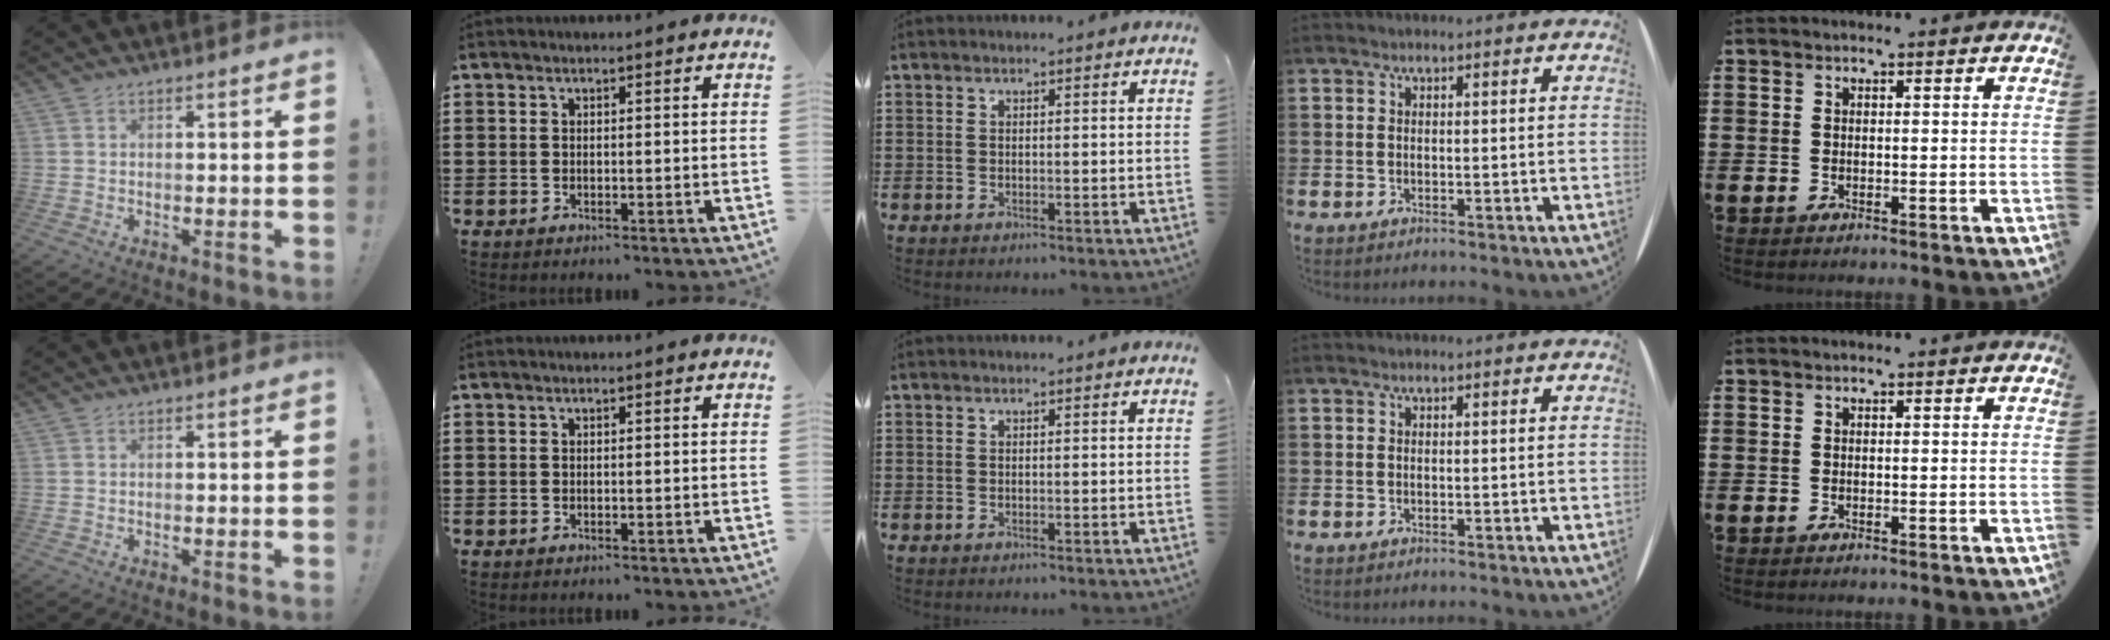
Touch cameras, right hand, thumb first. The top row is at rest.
{}